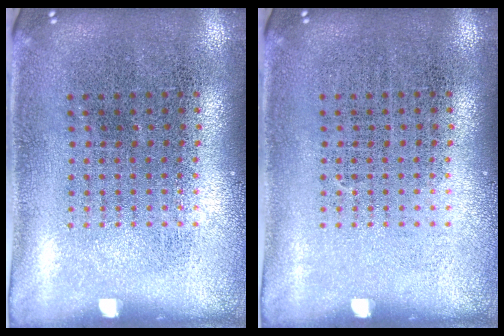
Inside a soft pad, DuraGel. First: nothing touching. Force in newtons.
{"total": 0.0}